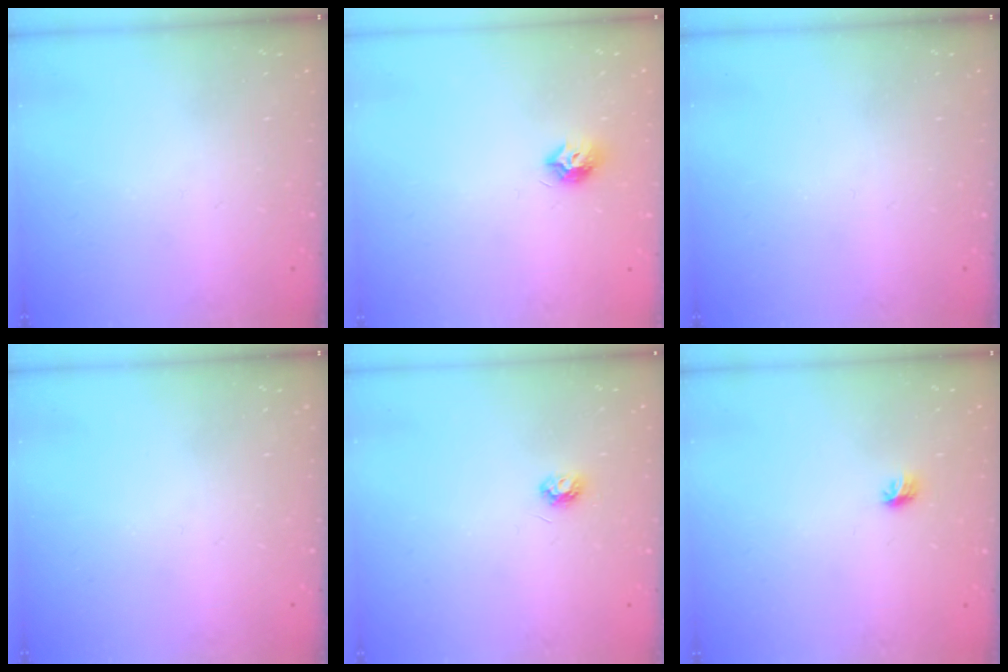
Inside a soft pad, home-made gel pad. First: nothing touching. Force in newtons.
{"total": 7.5, "press": 7.5, "slide": 0.1}
{"total": 0.0}
{"total": 0.0}
{"total": 3.8, "press": 3.8, "slide": 0.5}
{"total": 4.2, "press": 4.1, "slide": 1.0}